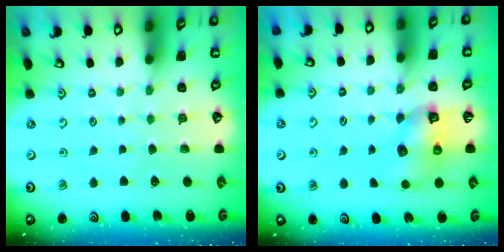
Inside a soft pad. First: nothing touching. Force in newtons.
{"total": 6.9, "press": 6.8, "slide": 0.8}